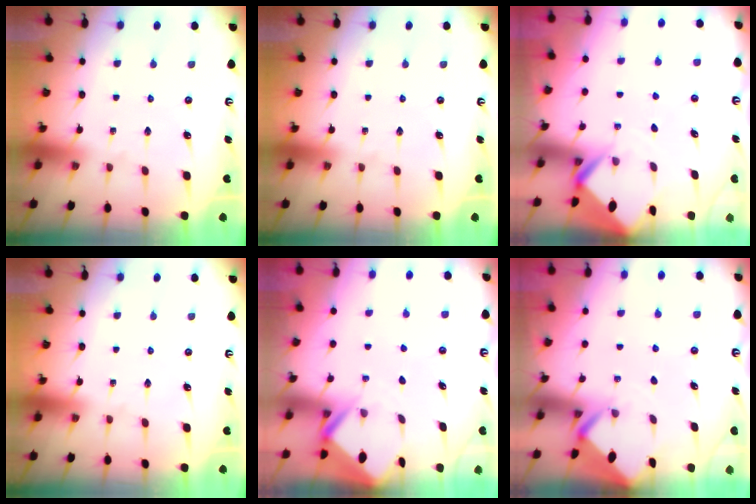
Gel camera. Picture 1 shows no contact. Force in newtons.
{"total": 0.0}
{"total": 3.4, "press": 3.4, "slide": 0.2}
{"total": 0.0}
{"total": 2.4, "press": 2.4, "slide": 0.2}
{"total": 2.2, "press": 2.2, "slide": 0.2}